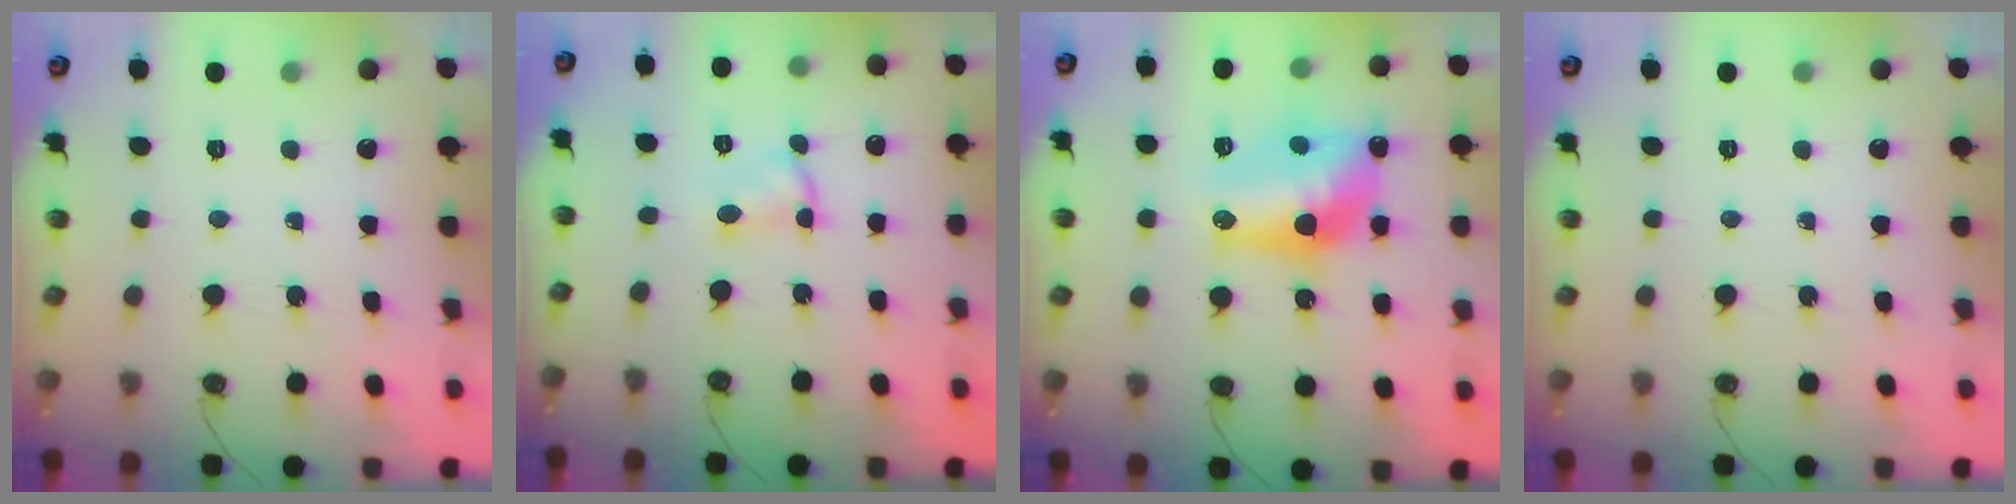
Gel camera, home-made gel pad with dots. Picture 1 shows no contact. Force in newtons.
{"total": 2.0, "press": 2.0, "slide": 0.0}
{"total": 13.6, "press": 13.6, "slide": 1.2}
{"total": 0.0}